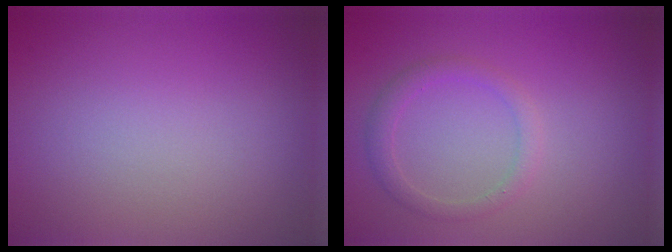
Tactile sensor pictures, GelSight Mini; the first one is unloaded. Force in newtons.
{"total": 1.8, "press": 1.8, "slide": 0.2}